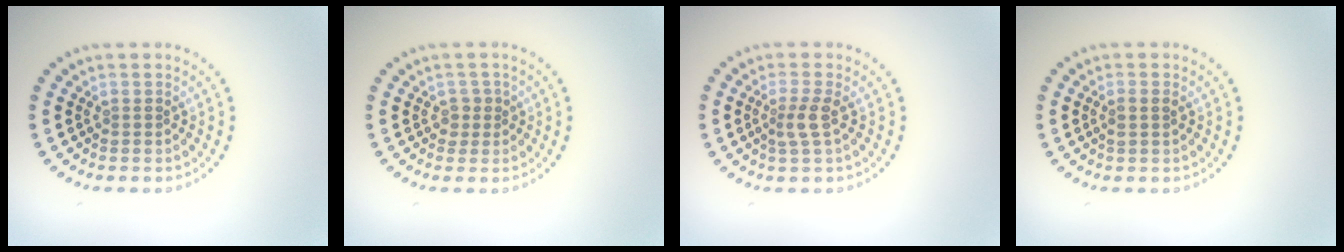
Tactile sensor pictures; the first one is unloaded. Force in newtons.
{"total": 1.4, "press": 1.2, "slide": 0.7}
{"total": 2.0, "press": 1.6, "slide": 1.2}
{"total": 1.1, "press": 1.0, "slide": 0.4}